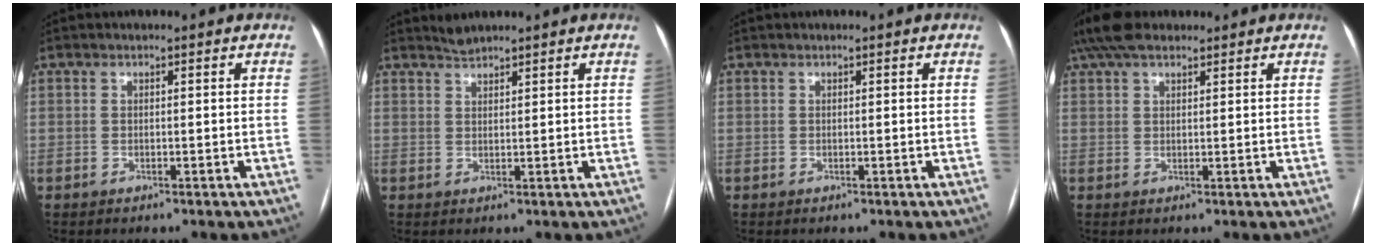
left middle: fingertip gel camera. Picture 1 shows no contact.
{"total": 1.6, "force": [1.6, -0.1, 0.0], "torque": [-0.003, 0.006, 0.034]}
{"total": 0.0}
{"total": 6.9, "force": [5.4, 2.6, 3.4], "torque": [-0.073, 0.039, 0.104]}